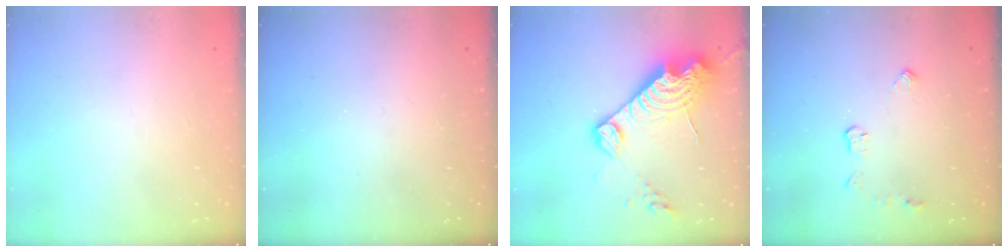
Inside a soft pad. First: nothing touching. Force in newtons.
{"total": 0.0}
{"total": 17.5, "press": 17.4, "slide": 1.6}
{"total": 4.3, "press": 4.3, "slide": 0.6}